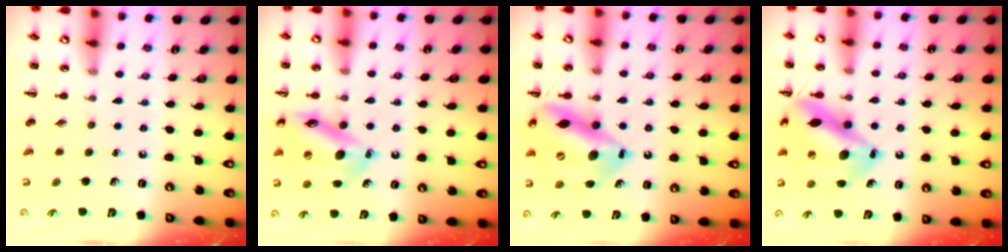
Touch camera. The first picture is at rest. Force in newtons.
{"total": 15.5, "press": 15.4, "slide": 1.9}
{"total": 17.5, "press": 17.1, "slide": 4.0}
{"total": 16.5, "press": 16.3, "slide": 2.4}